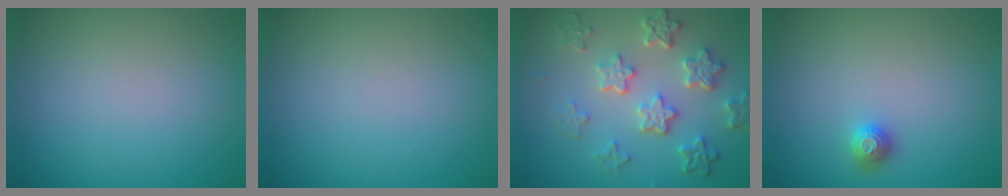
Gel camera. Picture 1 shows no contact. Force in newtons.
{"total": 0.0}
{"total": 5.8, "press": 4.4, "slide": 3.8}
{"total": 1.3, "press": 1.2, "slide": 0.3}